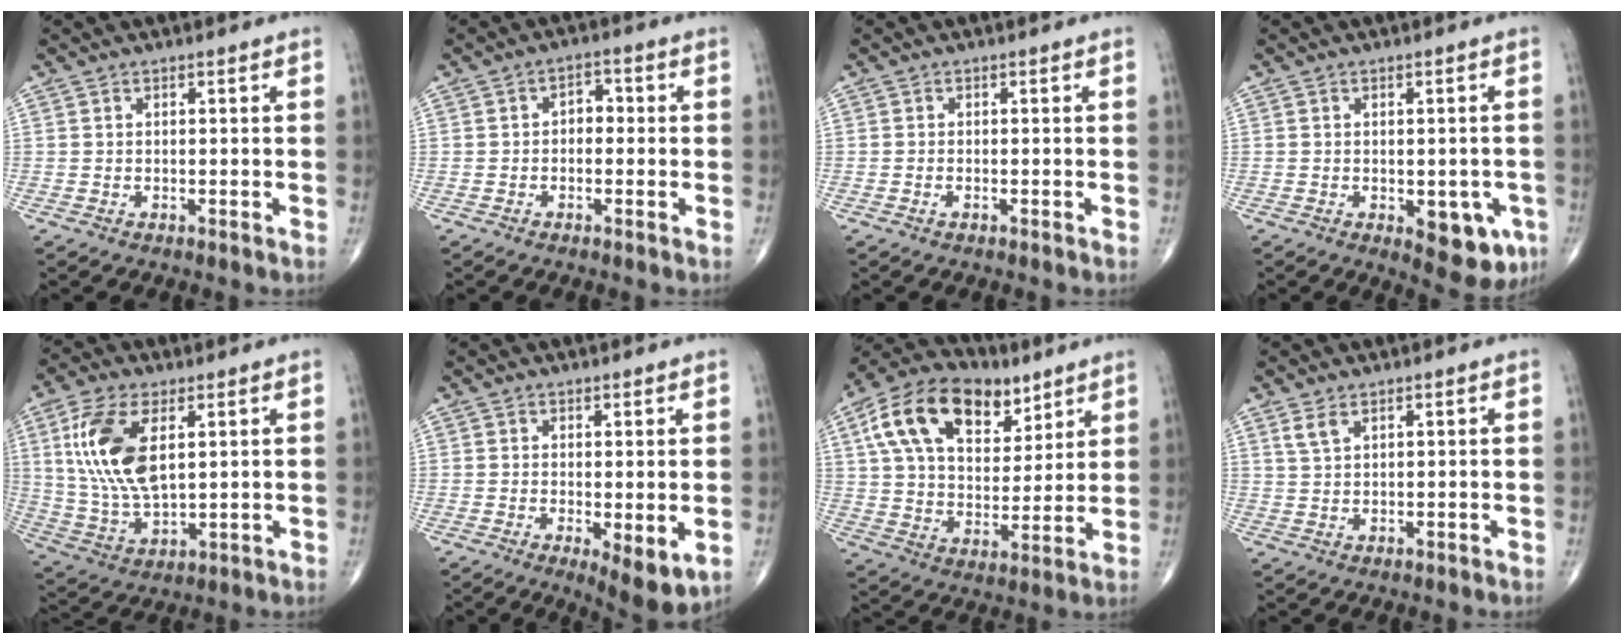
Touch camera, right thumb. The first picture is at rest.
{"total": 3.1, "force": [-0.3, 2.2, 2.2], "torque": [-0.013, 0.015, -0.015]}
{"total": 0.7, "force": [-0.4, 0.3, 0.5], "torque": [-0.011, 0.001, -0.006]}
{"total": 9.2, "force": [-3.1, 4.6, 7.4], "torque": [-0.061, 0.001, -0.029]}
{"total": 15.0, "force": [4.2, 7.4, 12.3], "torque": [-0.251, -0.014, 0.088]}
{"total": 6.7, "force": [-1.2, 2.4, 6.1], "torque": [-0.090, -0.023, -0.015]}
{"total": 21.0, "force": [10.2, 12.6, 13.4], "torque": [-0.208, -0.010, 0.176]}
{"total": 2.5, "force": [1.6, 1.1, 1.6], "torque": [-0.034, -0.001, 0.039]}